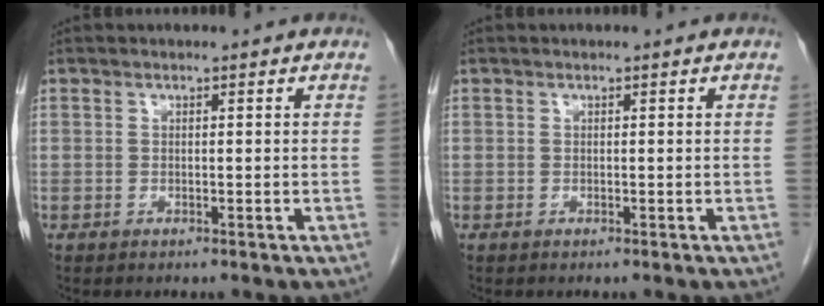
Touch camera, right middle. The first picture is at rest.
{"total": 0.0}